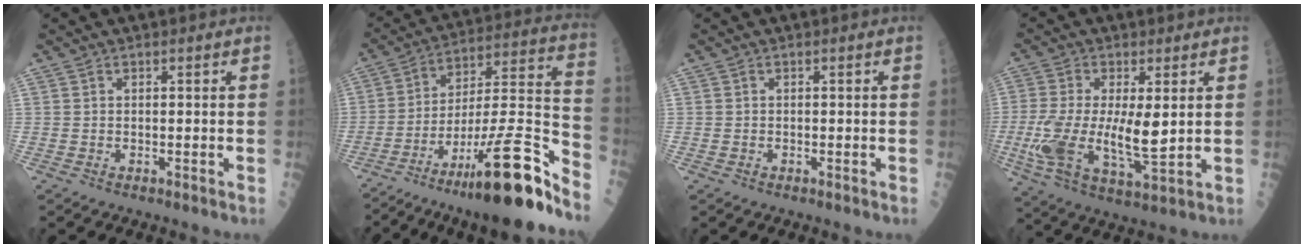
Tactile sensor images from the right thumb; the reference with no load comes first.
{"total": 24.3, "force": [-16.0, 2.5, 18.2], "torque": [-0.270, 0.074, -0.261]}
{"total": 0.0}
{"total": 14.3, "force": [0.0, 5.3, 13.3], "torque": [-0.275, -0.020, 0.005]}